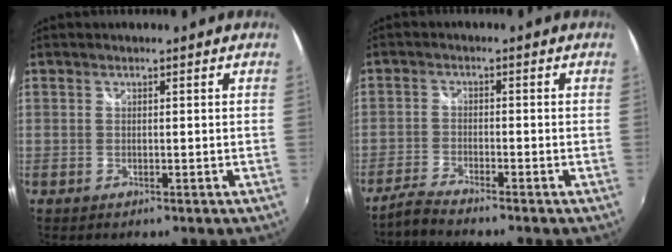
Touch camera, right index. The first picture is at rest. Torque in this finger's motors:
{"motor_torque": [0.02, -0.13, 0.00, 0.02]}